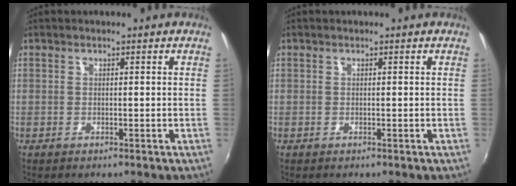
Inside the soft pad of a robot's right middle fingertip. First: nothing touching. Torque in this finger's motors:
{"motor_torque": [-0.05, 0.05, -0.01, -0.01]}